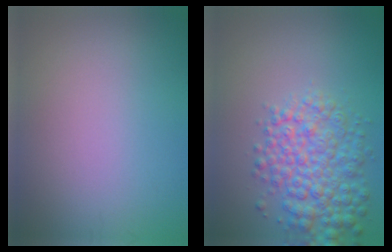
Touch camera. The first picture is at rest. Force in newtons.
{"total": 5.8, "press": 5.8, "slide": 0.1}